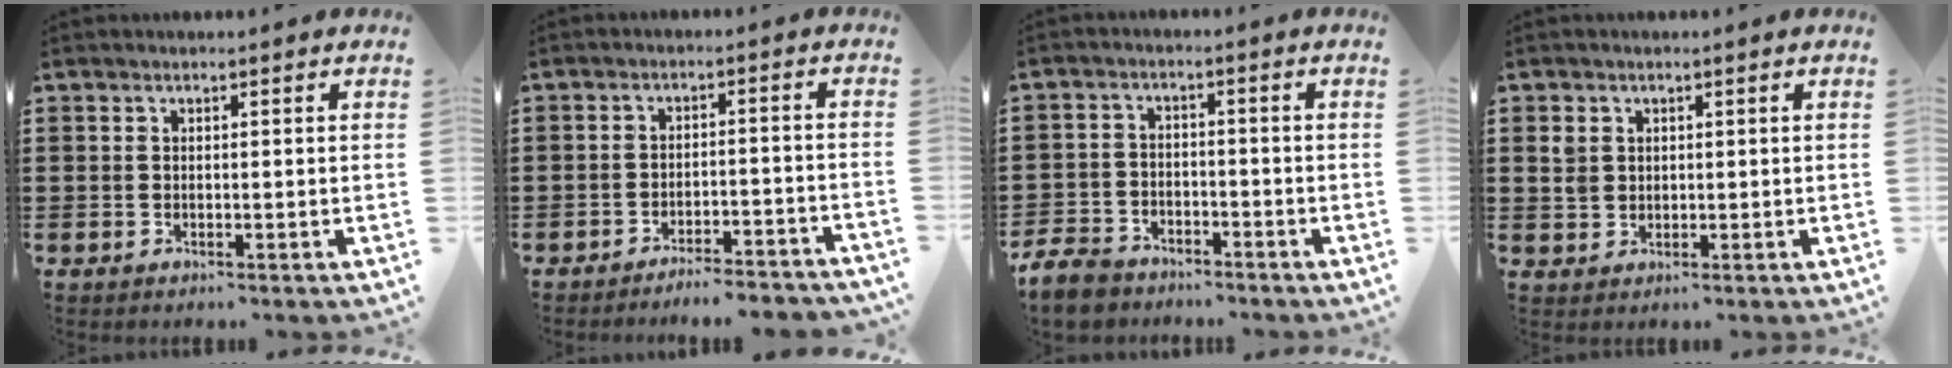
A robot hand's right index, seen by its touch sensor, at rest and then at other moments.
{"total": 3.8, "force": [-3.7, -0.2, 0.7], "torque": [-0.015, -0.003, -0.077]}
{"total": 5.2, "force": [-4.9, 1.4, 1.1], "torque": [-0.044, 0.000, -0.103]}
{"total": 2.1, "force": [0.8, 1.8, 0.8], "torque": [-0.021, 0.009, 0.016]}